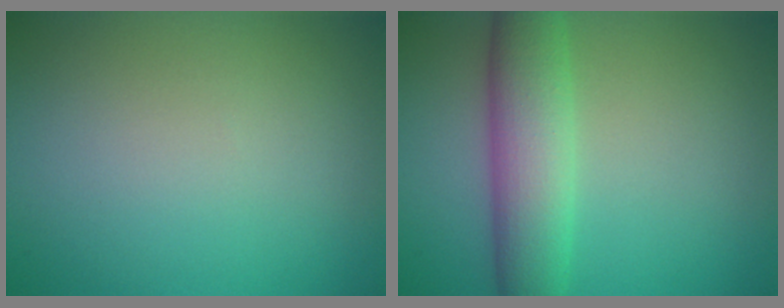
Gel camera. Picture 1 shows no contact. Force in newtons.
{"total": 5.8, "press": 5.8, "slide": 0.2}